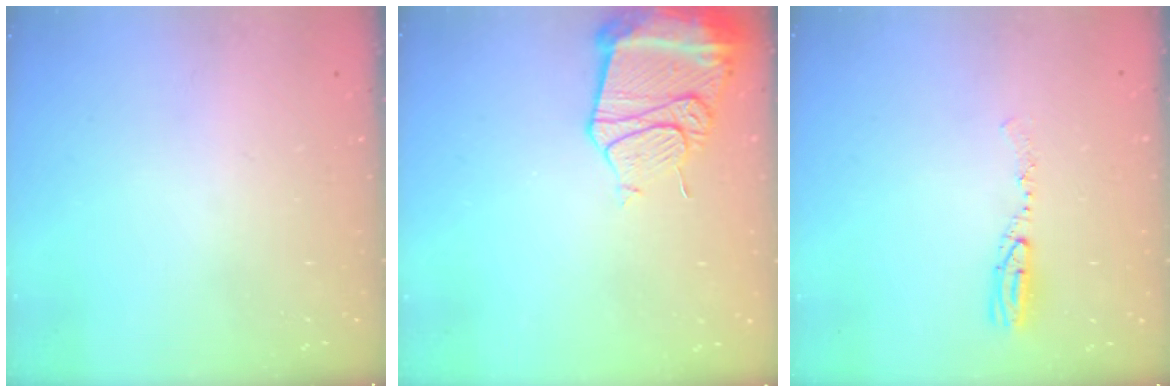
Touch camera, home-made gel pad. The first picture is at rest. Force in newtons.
{"total": 14.5, "press": 14.4, "slide": 1.7}
{"total": 6.3, "press": 6.0, "slide": 1.7}